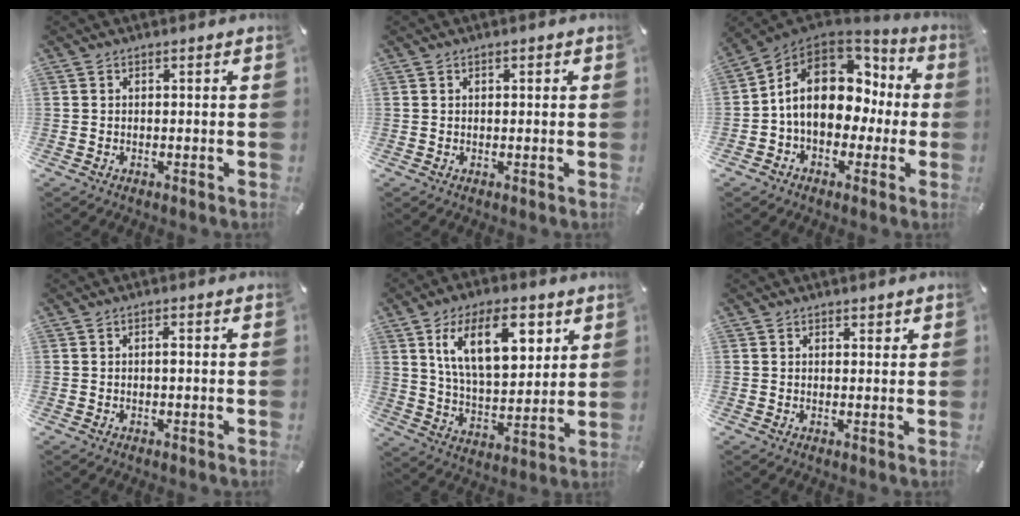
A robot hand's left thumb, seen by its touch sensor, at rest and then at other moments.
{"total": 0.7, "force": [0.2, 0.4, 0.5], "torque": [-0.010, 0.003, 0.003]}
{"total": 15.9, "force": [1.8, 12.1, 10.2], "torque": [-0.172, 0.002, 0.036]}
{"total": 1.0, "force": [-0.1, 0.2, 1.0], "torque": [-0.021, -0.001, -0.001]}
{"total": 16.9, "force": [7.9, 8.6, 12.2], "torque": [-0.213, -0.009, 0.135]}
{"total": 1.1, "force": [0.8, 0.6, 0.3], "torque": [0.002, -0.003, 0.014]}